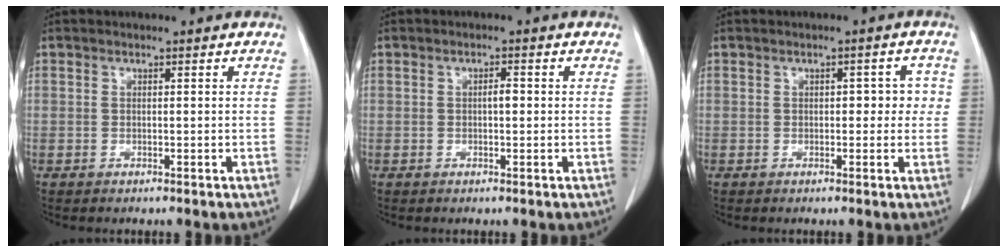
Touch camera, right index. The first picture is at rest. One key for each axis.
{"total": 1.4, "fx": 0.0, "fy": 0.5, "fz": 1.4, "tx": -0.023, "ty": 0.003, "tz": 0.000}
{"total": 3.5, "fx": 0.3, "fy": 1.9, "fz": 2.9, "tx": -0.026, "ty": 0.016, "tz": 0.003}